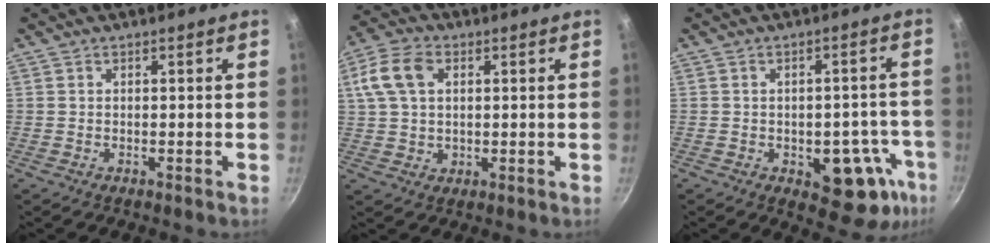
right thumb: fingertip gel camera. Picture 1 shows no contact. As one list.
[{"total": 10.0, "force": [2.7, 6.9, 6.7], "torque": [-0.123, 0.009, 0.044]}, {"total": 12.7, "force": [-4.5, 7.2, 9.4], "torque": [-0.052, 0.021, -0.052]}]